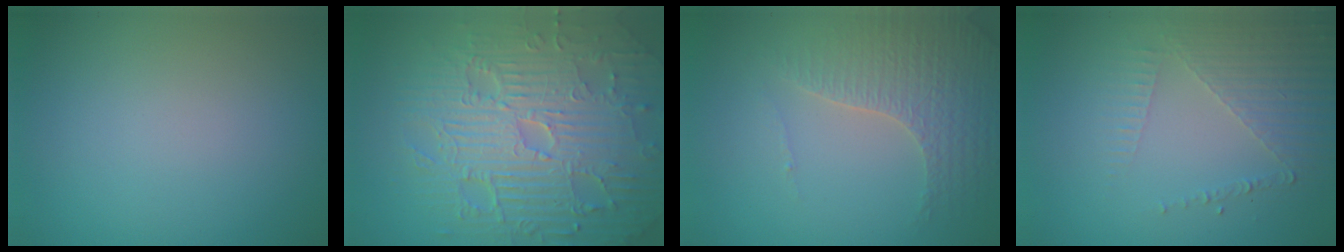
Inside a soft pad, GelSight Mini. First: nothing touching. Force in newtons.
{"total": 11.2, "press": 7.3, "slide": 8.5}
{"total": 4.2, "press": 3.4, "slide": 2.5}
{"total": 5.1, "press": 3.1, "slide": 4.0}